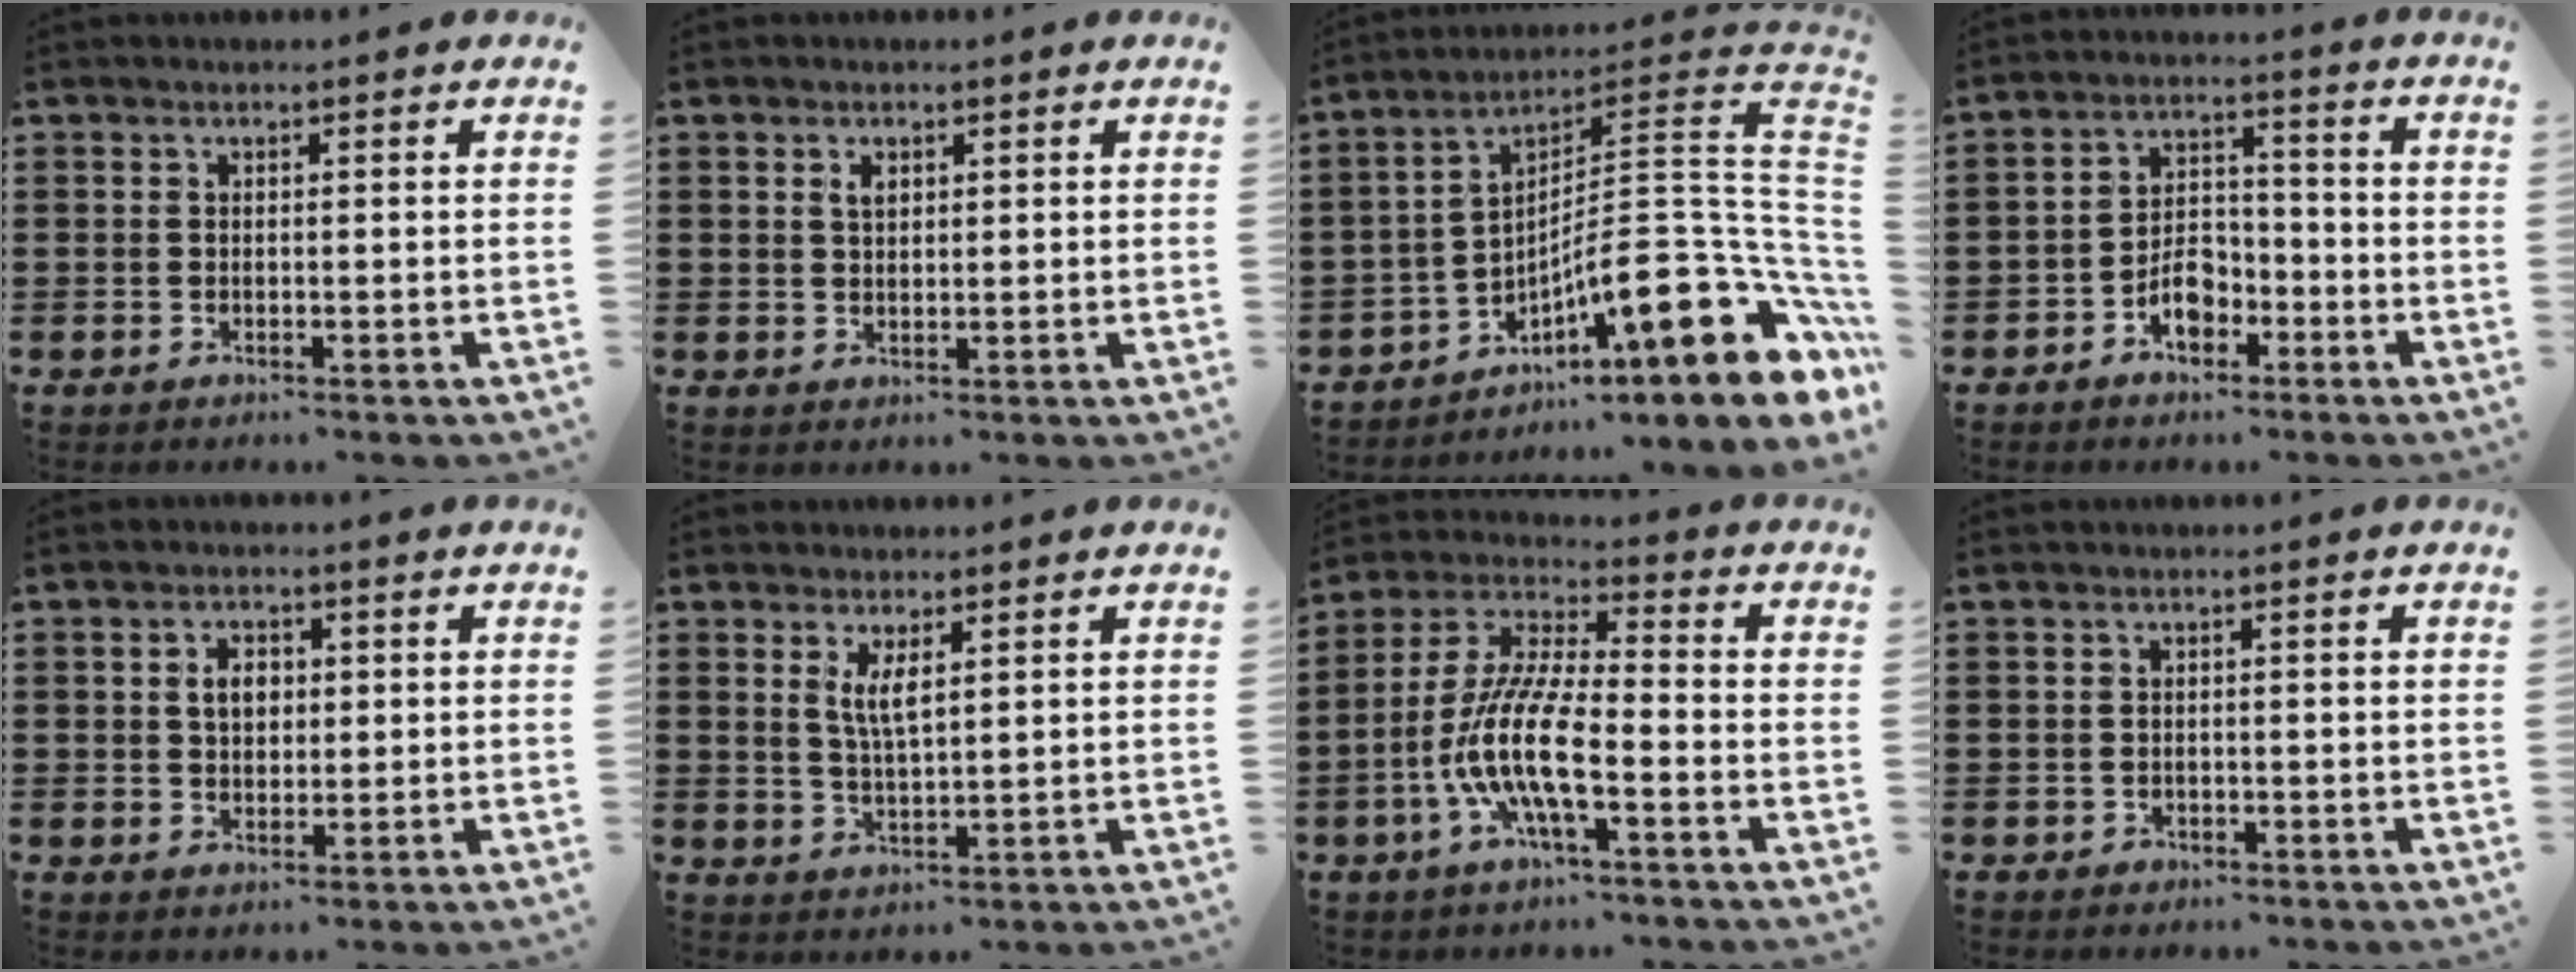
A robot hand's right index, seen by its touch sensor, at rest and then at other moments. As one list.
[{"total": 1.7, "force": [0.8, 1.0, 1.1], "torque": [-0.025, 0.005, 0.014]}, {"total": 15.6, "force": [-5.9, 4.1, 13.8], "torque": [-0.194, -0.015, -0.100]}, {"total": 5.0, "force": [-2.9, 3.0, 2.7], "torque": [-0.056, 0.009, -0.057]}, {"total": 3.2, "force": [0.5, 2.3, 2.2], "torque": [-0.051, 0.011, 0.007]}, {"total": 3.7, "force": [1.5, 0.9, 3.2], "torque": [-0.068, 0.002, 0.026]}, {"total": 10.8, "force": [-4.3, 2.4, 9.6], "torque": [-0.228, -0.016, -0.089]}, {"total": 0.7, "force": [-0.5, 0.5, 0.0], "torque": [-0.003, 0.003, -0.012]}]